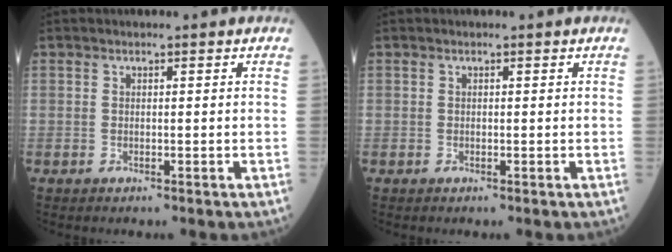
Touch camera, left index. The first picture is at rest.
{"total": 0.0}